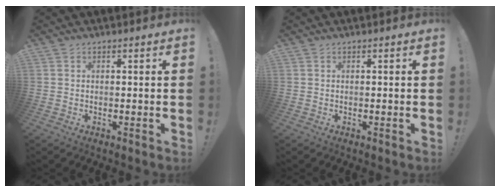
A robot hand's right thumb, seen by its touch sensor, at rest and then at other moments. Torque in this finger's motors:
{"motor_torque": [-0.02, 0.13, 0.31, 0.02, -0.02]}